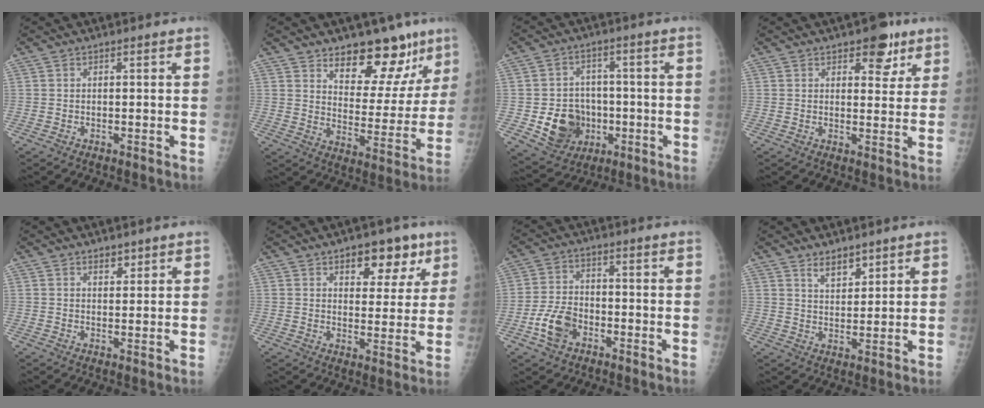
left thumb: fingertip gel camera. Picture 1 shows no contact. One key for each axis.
{"total": 14.8, "fx": 10.4, "fy": 7.4, "fz": 7.4, "tx": -0.037, "ty": -0.068, "tz": 0.157}
{"total": 11.4, "fx": -2.6, "fy": 9.6, "fz": 5.5, "tx": -0.053, "ty": 0.009, "tz": -0.033}
{"total": 6.6, "fx": 3.9, "fy": 3.7, "fz": 3.8, "tx": -0.015, "ty": -0.017, "tz": 0.050}
{"total": 2.0, "fx": 1.5, "fy": 1.1, "fz": 0.8, "tx": -0.001, "ty": -0.009, "tz": 0.023}
{"total": 9.8, "fx": 5.5, "fy": 5.6, "fz": 5.9, "tx": -0.037, "ty": -0.022, "tz": 0.074}
{"total": 7.1, "fx": -3.2, "fy": 4.6, "fz": 4.3, "tx": -0.080, "ty": 0.018, "tz": -0.061}
{"total": 4.5, "fx": 3.4, "fy": 2.1, "fz": 2.1, "tx": -0.018, "ty": -0.028, "tz": 0.063}